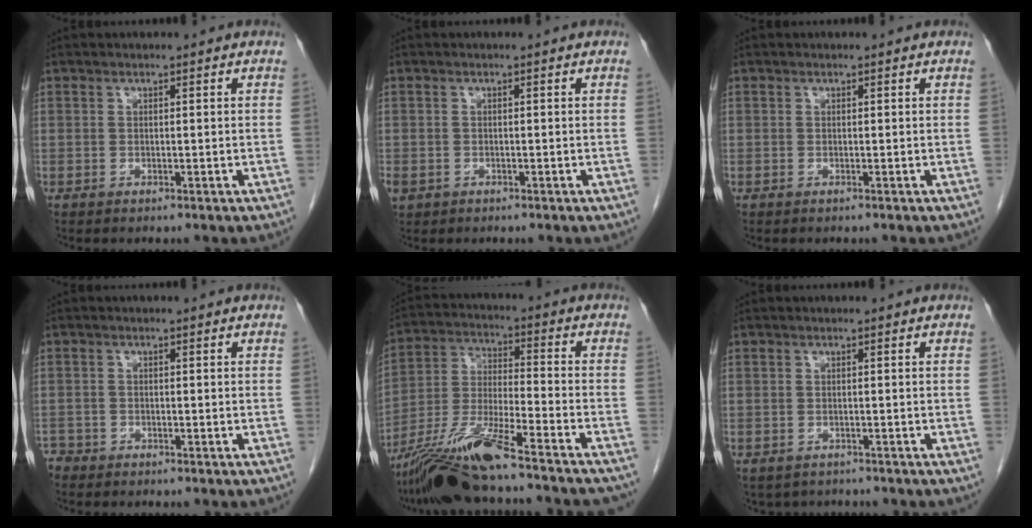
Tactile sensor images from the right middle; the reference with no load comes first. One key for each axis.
{"total": 2.6, "fx": -1.3, "fy": 2.1, "fz": 1.0, "tx": -0.026, "ty": -0.003, "tz": -0.019}
{"total": 0.0}
{"total": 2.6, "fx": -2.3, "fy": 1.3, "fz": 0.1, "tx": -0.007, "ty": 0.002, "tz": -0.043}
{"total": 17.7, "fx": -14.1, "fy": 1.0, "fz": 10.5, "tx": -0.214, "ty": -0.022, "tz": -0.251}
{"total": 4.0, "fx": -3.3, "fy": 2.1, "fz": 0.5, "tx": -0.004, "ty": -0.001, "tz": -0.044}